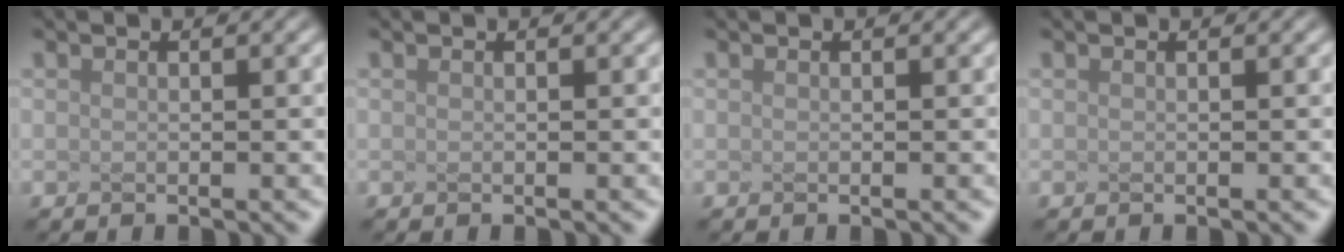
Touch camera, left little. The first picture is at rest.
{"total": 0.0}
{"total": 0.0}
{"total": 0.0}